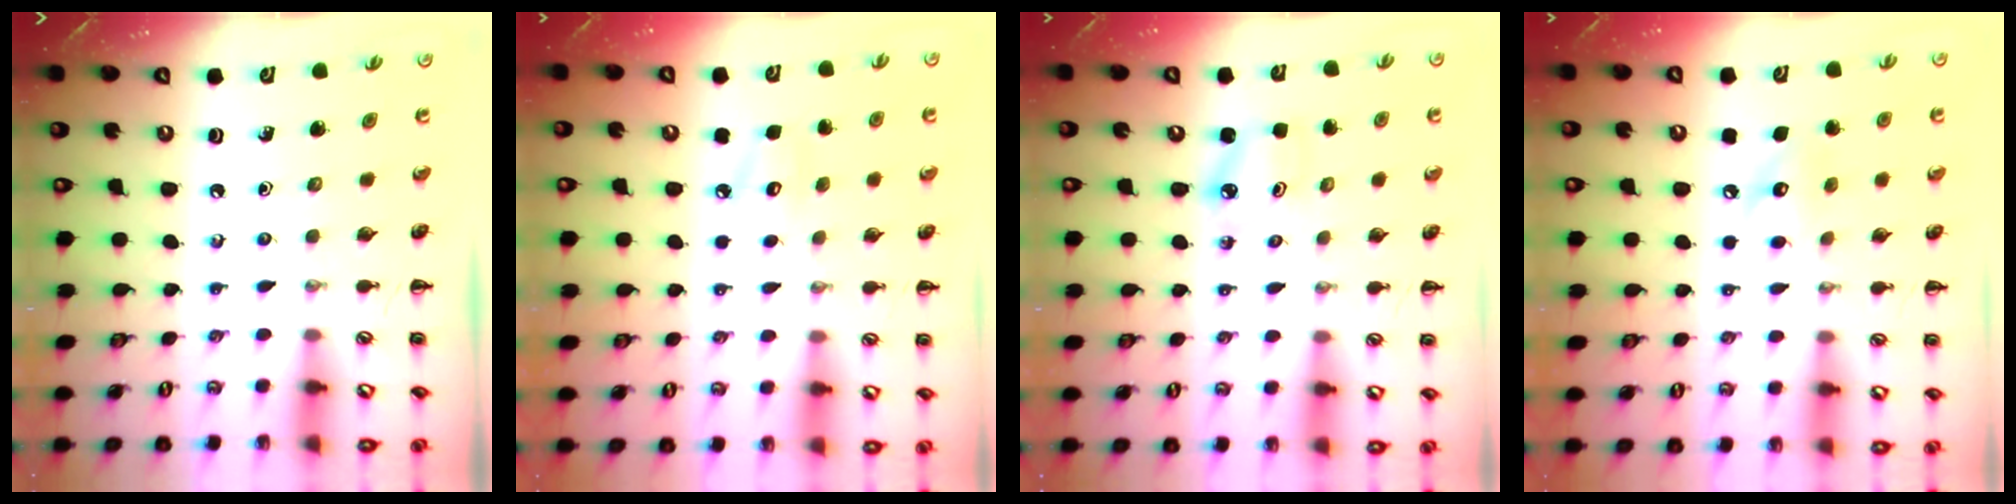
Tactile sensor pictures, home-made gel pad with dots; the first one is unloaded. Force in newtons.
{"total": 4.8, "press": 4.6, "slide": 1.3}
{"total": 2.8, "press": 2.7, "slide": 0.4}
{"total": 7.3, "press": 7.3, "slide": 0.8}